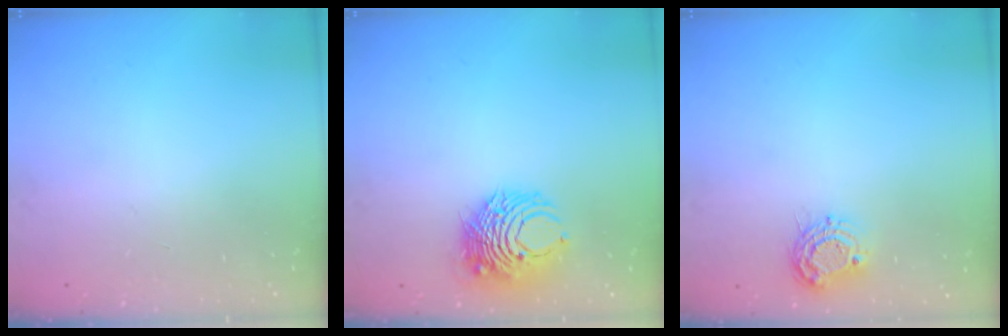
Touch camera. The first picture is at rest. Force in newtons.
{"total": 8.9, "press": 8.8, "slide": 0.7}
{"total": 8.4, "press": 8.3, "slide": 0.7}